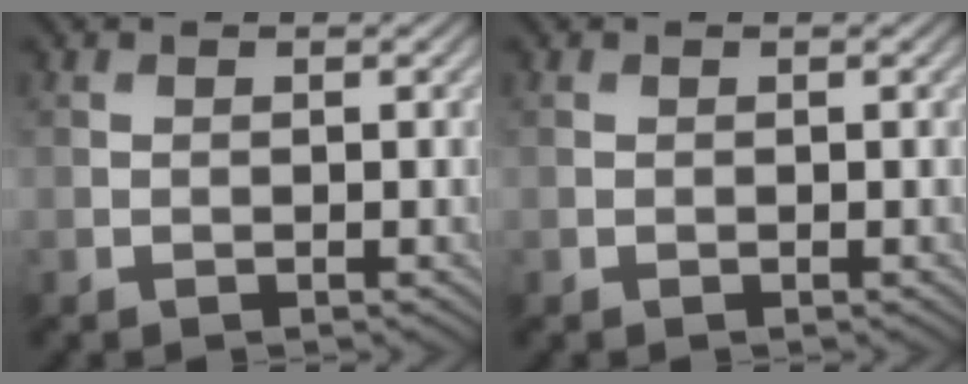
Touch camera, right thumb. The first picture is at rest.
{"total": 0.0}